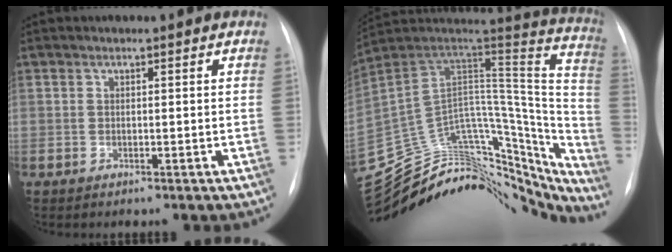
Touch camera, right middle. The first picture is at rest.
{"total": 39.5, "force": [-33.3, 15.7, 14.2], "torque": [-0.212, 0.037, -0.427]}